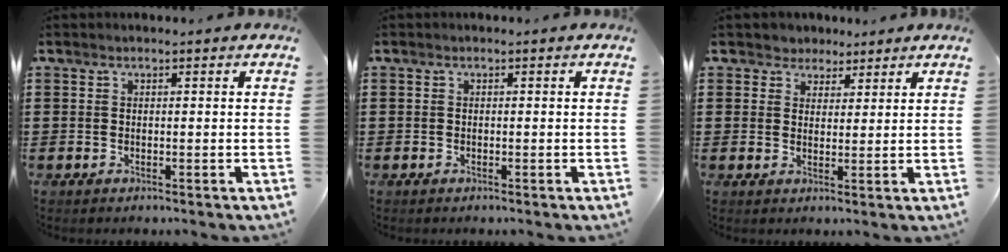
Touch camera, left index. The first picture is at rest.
{"total": 0.0}
{"total": 3.2, "force": [2.3, 2.1, -0.3], "torque": [-0.012, 0.008, 0.043]}